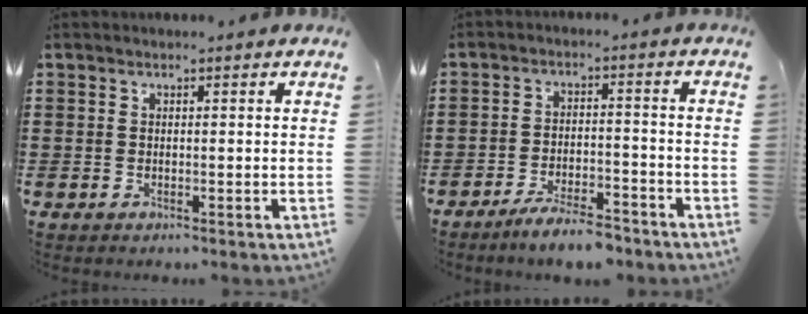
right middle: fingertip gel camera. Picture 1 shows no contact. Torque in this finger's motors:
{"motor_torque": [1.39, -0.74, 0.13, 0.10]}